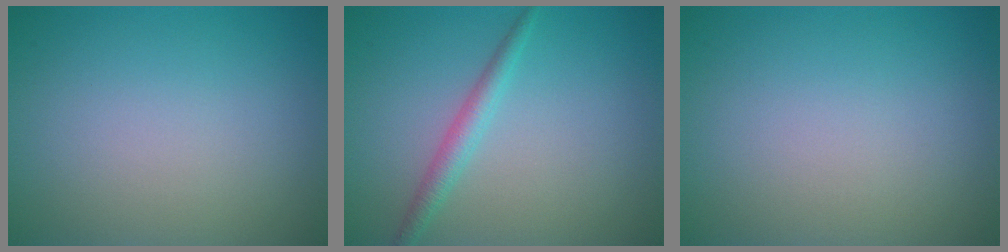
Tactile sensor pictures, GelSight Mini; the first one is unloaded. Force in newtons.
{"total": 2.0, "press": 2.0, "slide": 0.1}
{"total": 0.0}